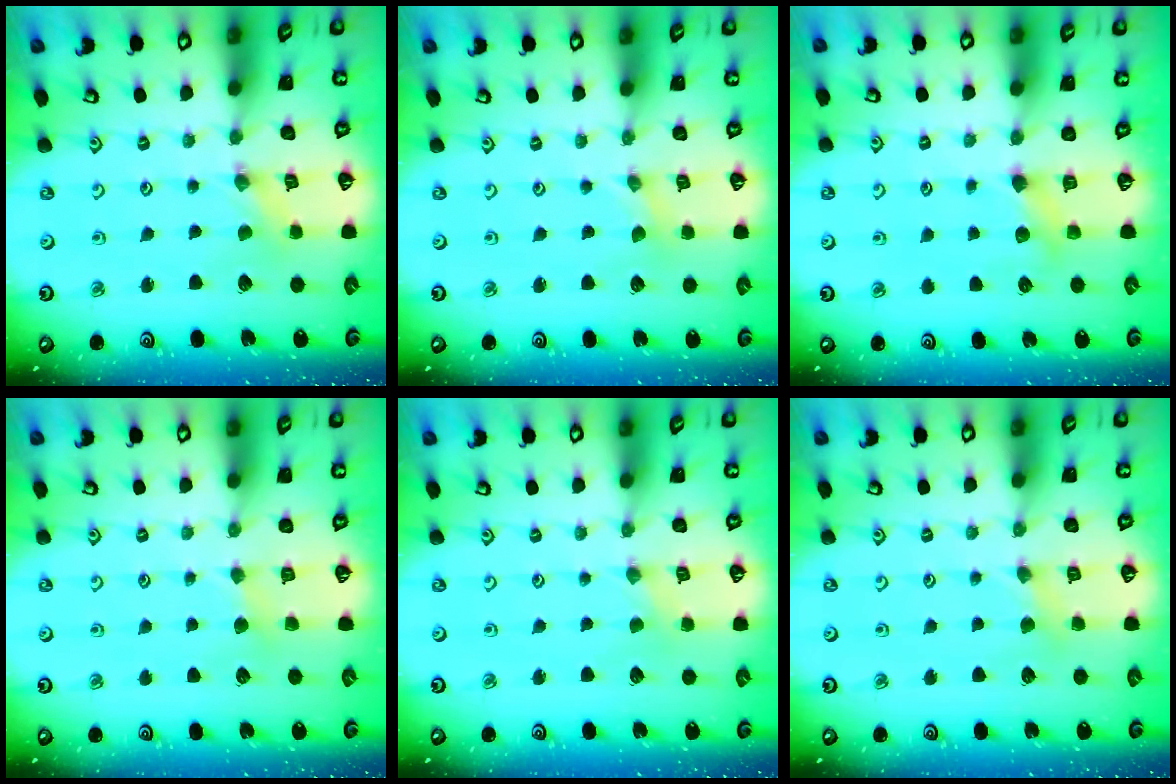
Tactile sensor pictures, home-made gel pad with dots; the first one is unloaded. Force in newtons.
{"total": 0.0}
{"total": 4.4, "press": 4.3, "slide": 0.8}
{"total": 2.8, "press": 2.7, "slide": 0.4}
{"total": 0.0}
{"total": 2.8, "press": 2.7, "slide": 0.5}